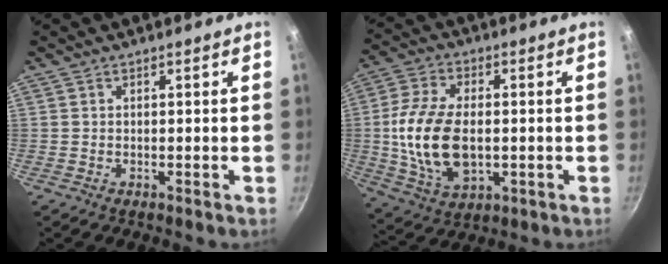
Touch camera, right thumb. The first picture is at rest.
{"total": 15.8, "force": [-0.8, 9.5, 12.7], "torque": [-0.237, 0.006, -0.009]}